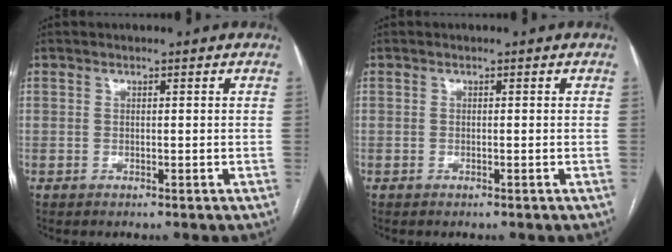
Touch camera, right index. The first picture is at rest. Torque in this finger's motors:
{"motor_torque": [-0.15, 0.03, 0.01, 0.01]}